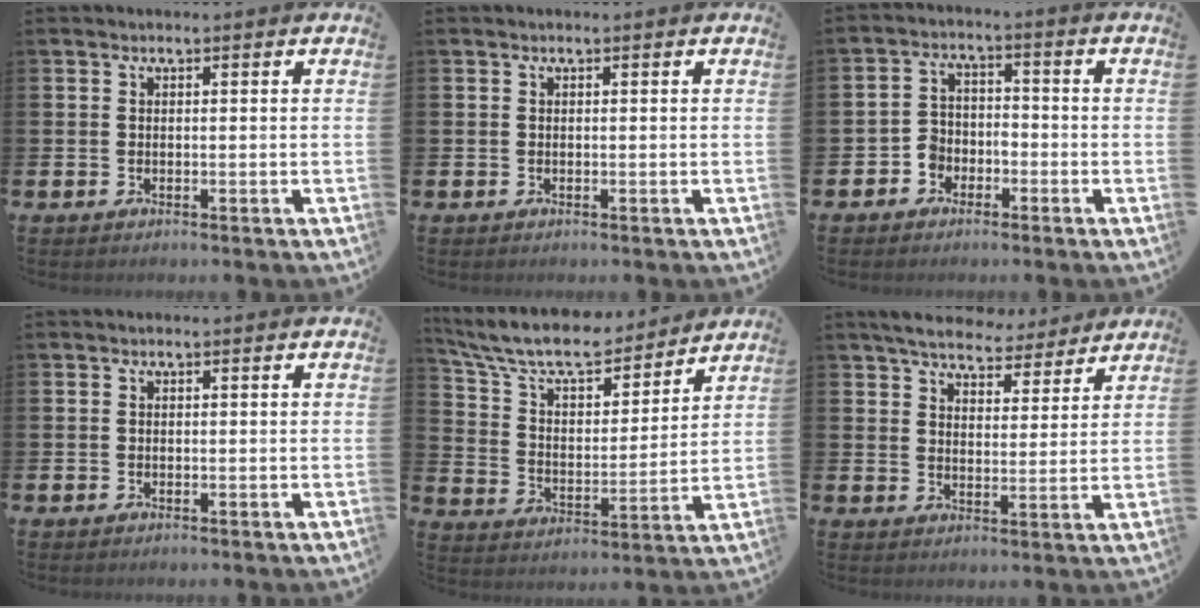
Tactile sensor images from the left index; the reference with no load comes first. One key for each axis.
{"total": 0.0}
{"total": 3.3, "fx": -2.5, "fy": 2.2, "fz": 0.5, "tx": -0.018, "ty": 0.003, "tz": -0.055}
{"total": 0.0}
{"total": 9.7, "fx": 8.7, "fy": 2.5, "fz": 3.4, "tx": -0.096, "ty": -0.060, "tz": 0.149}
{"total": 6.3, "fx": 5.9, "fy": 1.6, "fz": 1.2, "tx": -0.030, "ty": -0.037, "tz": 0.102}